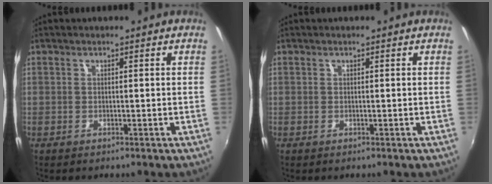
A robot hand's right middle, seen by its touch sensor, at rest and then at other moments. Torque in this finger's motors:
{"motor_torque": [0.00, 0.00, 0.00, -0.01]}